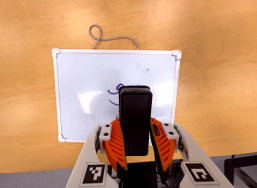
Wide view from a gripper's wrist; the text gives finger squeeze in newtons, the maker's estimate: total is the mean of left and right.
{"total": 8.2, "left": 5.8, "right": 10.5}